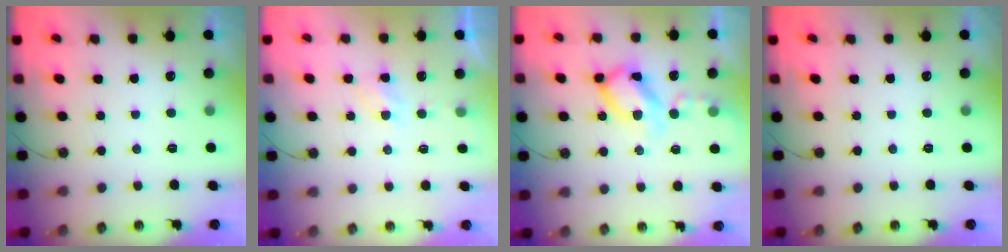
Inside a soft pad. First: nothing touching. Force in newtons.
{"total": 3.8, "press": 3.7, "slide": 0.6}
{"total": 12.4, "press": 12.4, "slide": 1.2}
{"total": 0.0}